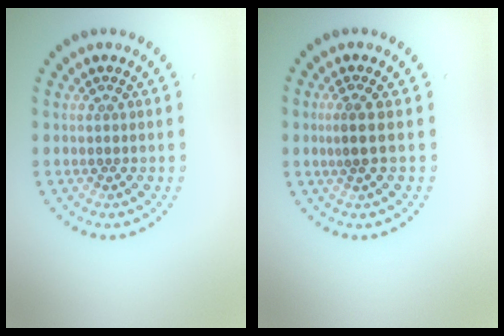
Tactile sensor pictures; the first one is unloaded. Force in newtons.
{"total": 1.6, "press": 1.4, "slide": 0.9}